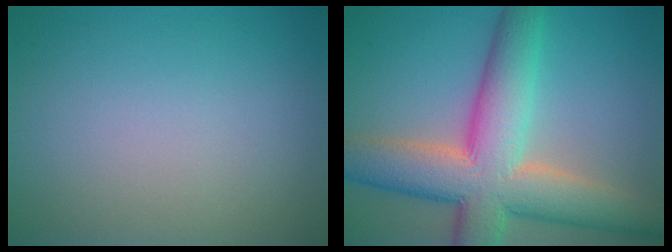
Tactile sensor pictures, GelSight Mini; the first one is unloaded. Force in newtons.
{"total": 10.9, "press": 10.9, "slide": 0.9}